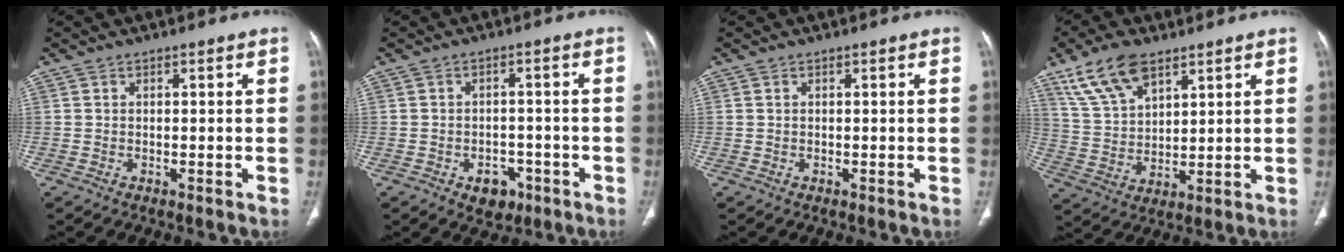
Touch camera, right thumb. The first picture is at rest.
{"total": 5.3, "force": [-2.6, 3.8, 2.6], "torque": [-0.013, 0.018, -0.029]}
{"total": 0.0}
{"total": 11.8, "force": [7.6, 5.7, 7.0], "torque": [-0.125, -0.022, 0.156]}